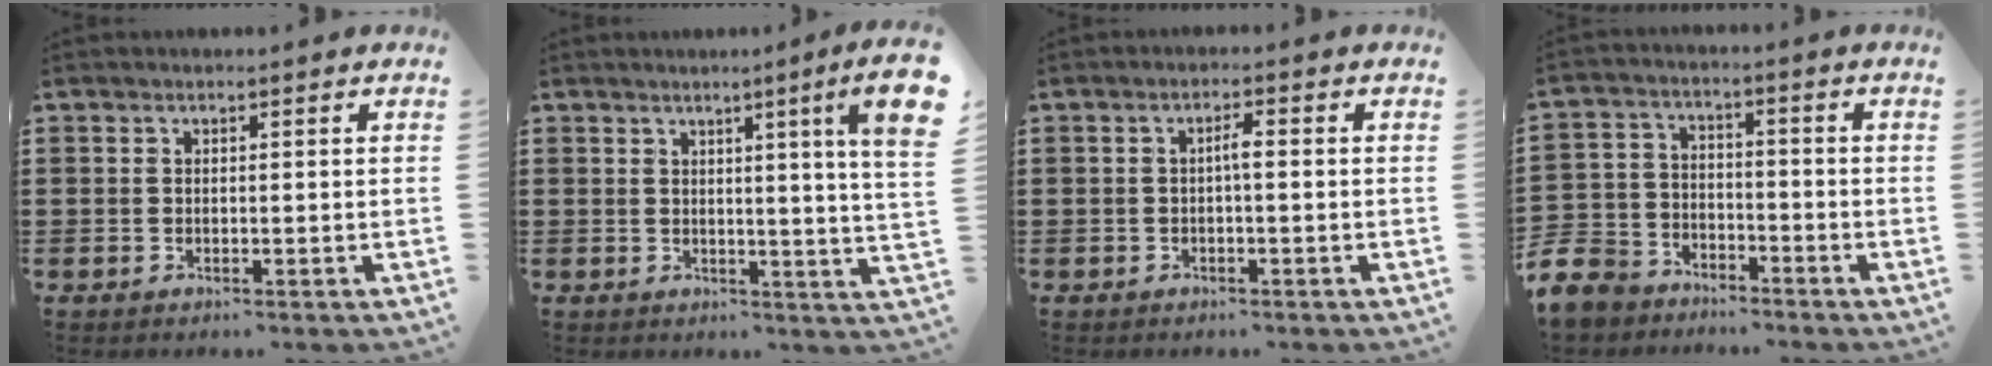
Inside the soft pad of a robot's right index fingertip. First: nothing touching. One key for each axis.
{"total": 6.3, "fx": 2.9, "fy": -0.9, "fz": 5.5, "tx": -0.089, "ty": -0.019, "tz": 0.042}
{"total": 1.8, "fx": -0.3, "fy": 0.3, "fz": 1.8, "tx": -0.035, "ty": 0.003, "tz": -0.007}
{"total": 7.5, "fx": -6.5, "fy": 3.4, "fz": 1.5, "tx": -0.058, "ty": 0.013, "tz": -0.134}